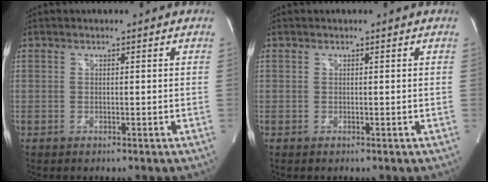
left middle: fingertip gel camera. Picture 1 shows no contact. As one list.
[{"total": 0.0}]